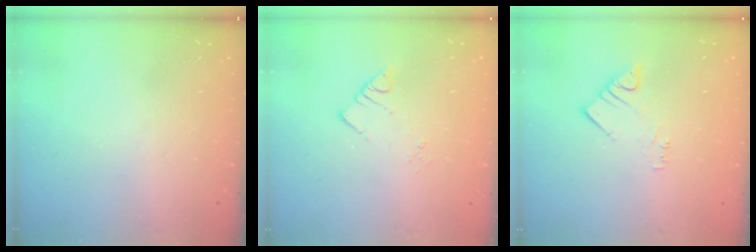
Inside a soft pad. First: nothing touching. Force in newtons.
{"total": 2.6, "press": 2.6, "slide": 0.1}
{"total": 3.1, "press": 3.0, "slide": 0.4}